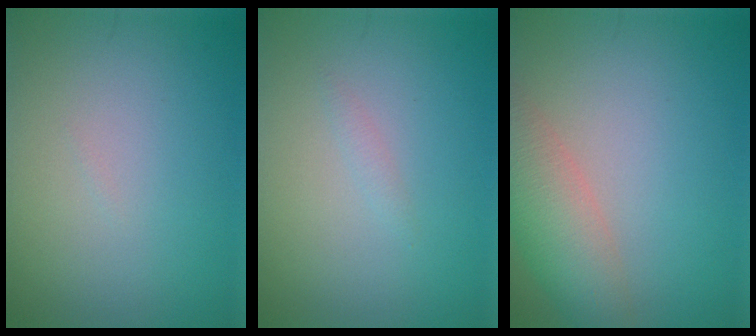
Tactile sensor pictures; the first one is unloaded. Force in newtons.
{"total": 0.6, "press": 0.6, "slide": 0.1}
{"total": 5.1, "press": 5.1, "slide": 0.2}